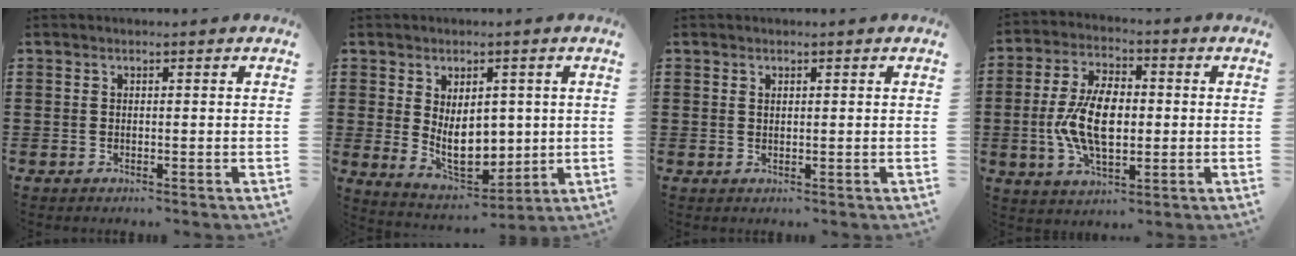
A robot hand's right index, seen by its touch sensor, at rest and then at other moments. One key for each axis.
{"total": 9.2, "fx": 0.3, "fy": 6.1, "fz": 6.8, "tx": -0.112, "ty": 0.003, "tz": 0.006}
{"total": 0.6, "fx": 0.3, "fy": 0.3, "fz": 0.4, "tx": -0.008, "ty": 0.001, "tz": 0.006}
{"total": 10.1, "fx": -0.9, "fy": 5.4, "fz": 8.5, "tx": -0.192, "ty": 0.001, "tz": -0.021}